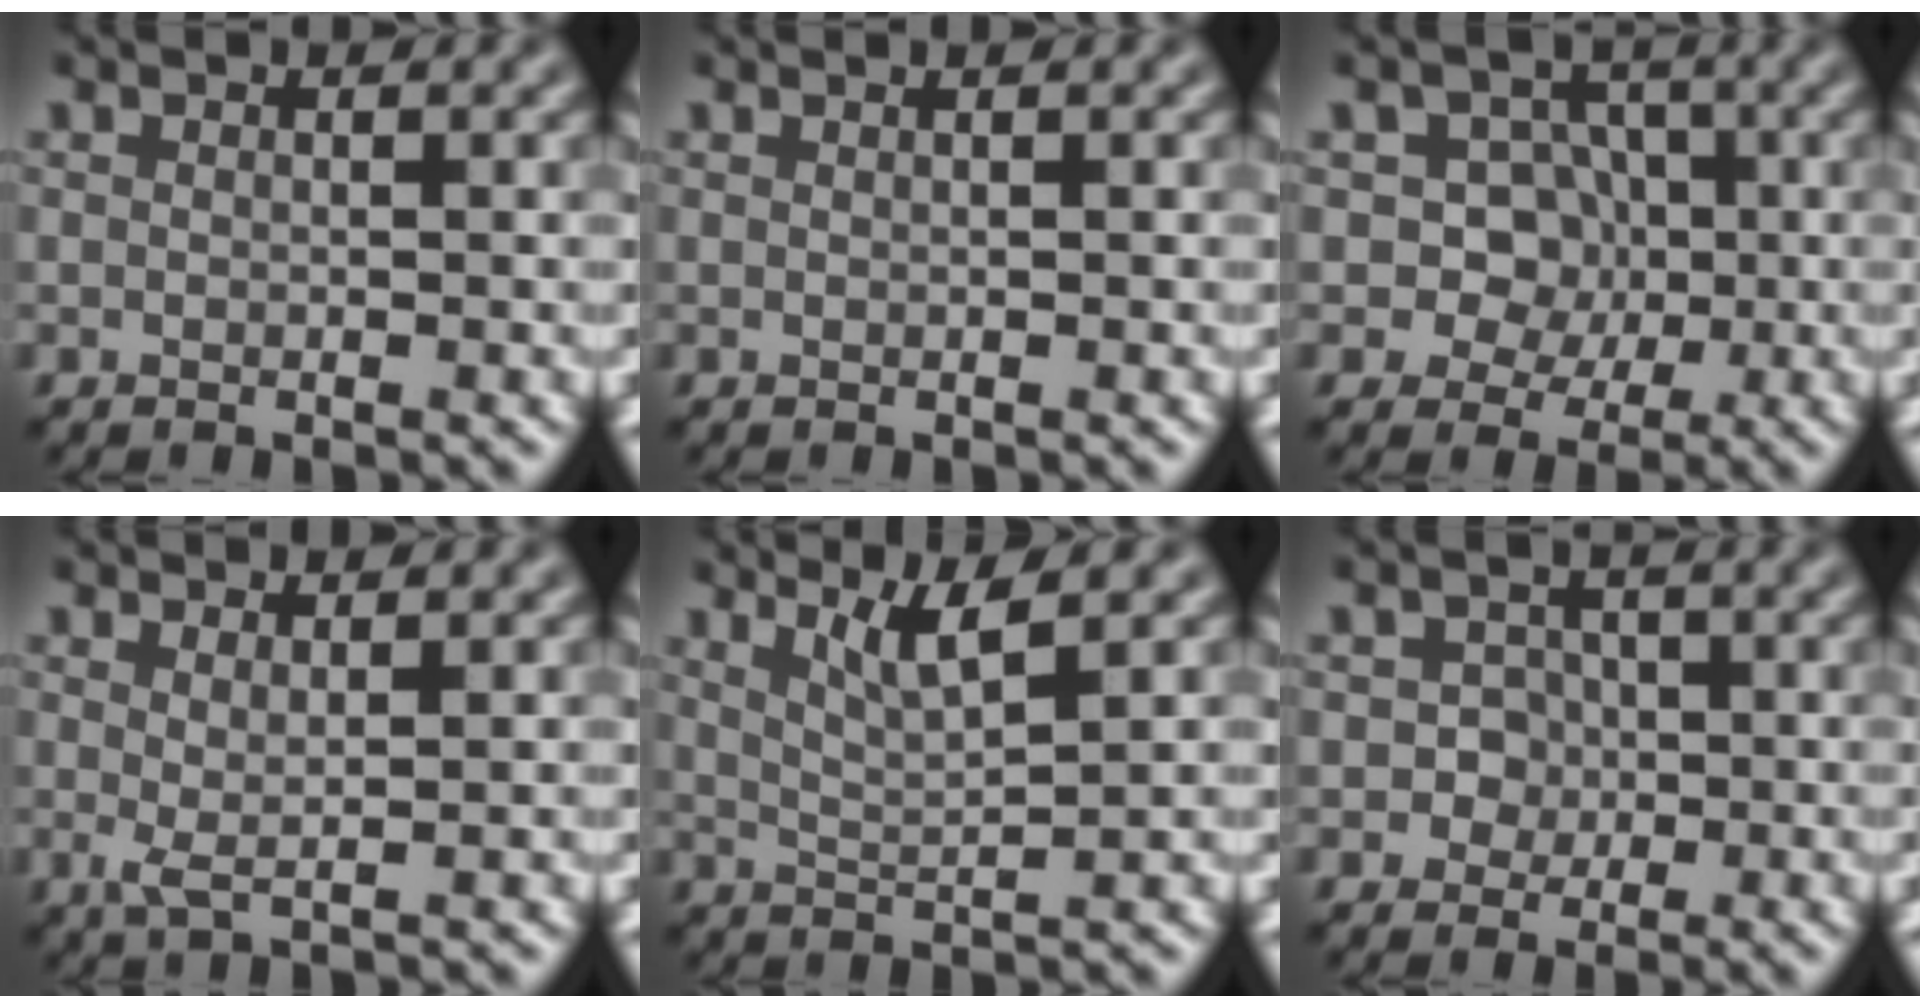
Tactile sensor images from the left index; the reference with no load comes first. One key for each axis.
{"total": 0.7, "fx": 0.5, "fy": 0.3, "fz": 0.4, "tx": -0.002, "ty": -0.001, "tz": 0.000}
{"total": 5.1, "fx": 0.0, "fy": 4.5, "fz": 2.3, "tx": -0.006, "ty": 0.014, "tz": -0.024}
{"total": 1.8, "fx": 0.6, "fy": 0.4, "fz": 1.7, "tx": -0.030, "ty": -0.004, "tz": 0.009}
{"total": 3.3, "fx": 2.1, "fy": 0.5, "fz": 2.5, "tx": -0.036, "ty": -0.003, "tz": 0.040}
{"total": 1.9, "fx": -0.2, "fy": 1.8, "fz": 0.5, "tx": 0.009, "ty": 0.000, "tz": -0.009}